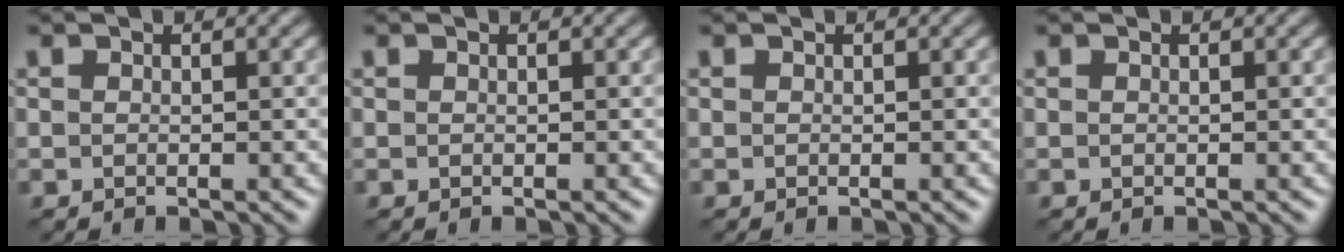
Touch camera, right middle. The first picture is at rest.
{"total": 0.0}
{"total": 0.0}
{"total": 0.0}